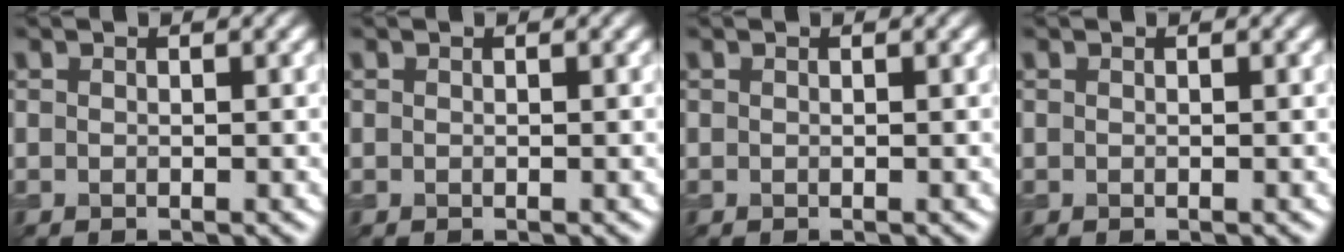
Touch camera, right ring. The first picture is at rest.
{"total": 0.0}
{"total": 0.0}
{"total": 0.0}